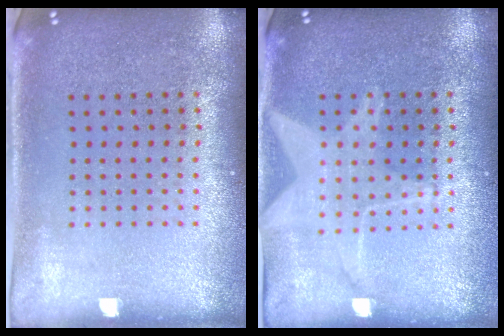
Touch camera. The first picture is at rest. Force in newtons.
{"total": 1.5, "press": 1.5, "slide": 0.2}